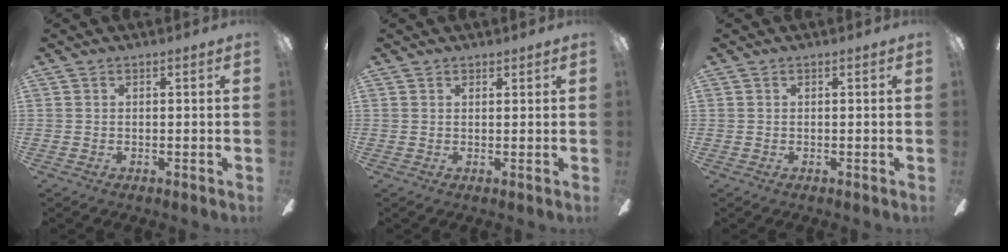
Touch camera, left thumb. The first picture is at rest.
{"total": 1.2, "force": [1.0, 0.7, 0.0], "torque": [0.008, -0.003, 0.017]}
{"total": 0.0}